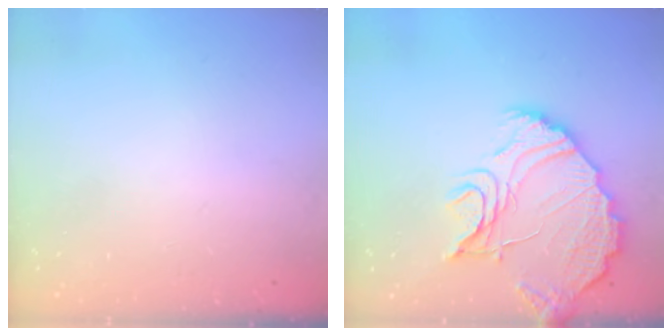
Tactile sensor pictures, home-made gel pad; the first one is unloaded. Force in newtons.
{"total": 15.9, "press": 15.8, "slide": 1.5}